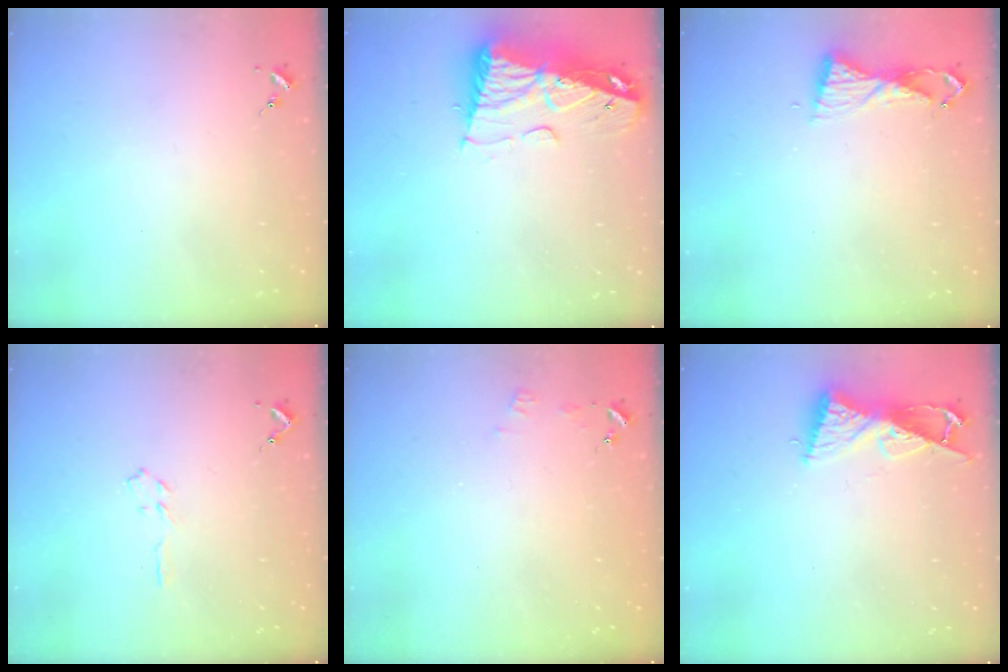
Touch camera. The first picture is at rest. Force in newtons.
{"total": 14.6, "press": 14.6, "slide": 1.6}
{"total": 6.2, "press": 6.1, "slide": 0.6}
{"total": 3.2, "press": 3.1, "slide": 0.4}
{"total": 4.2, "press": 4.2, "slide": 0.5}
{"total": 8.9, "press": 8.9, "slide": 0.3}